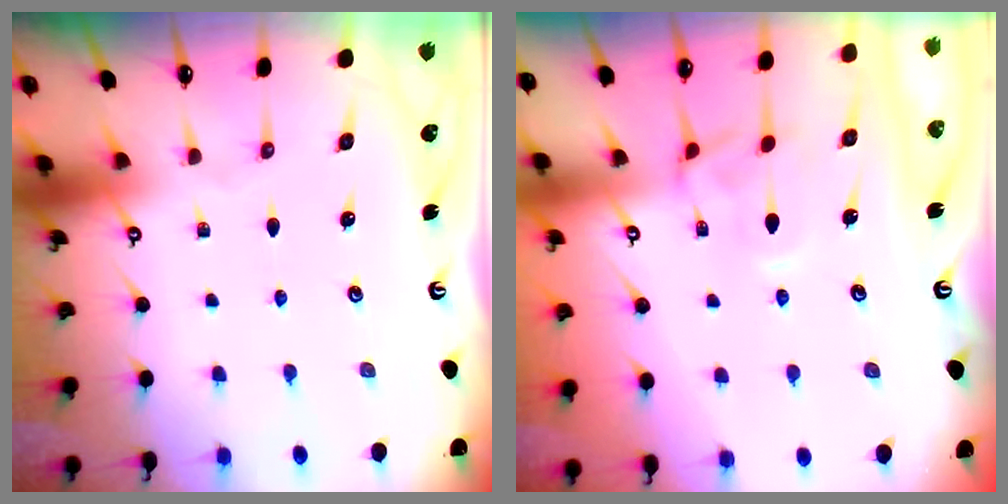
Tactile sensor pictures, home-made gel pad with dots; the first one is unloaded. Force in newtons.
{"total": 0.7, "press": 0.3, "slide": 0.6}